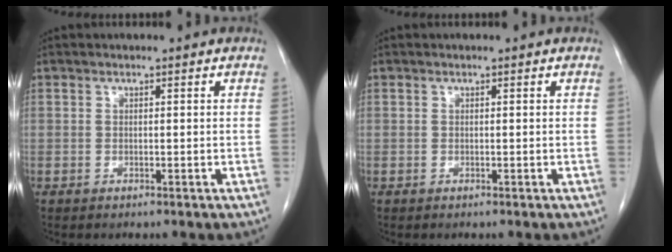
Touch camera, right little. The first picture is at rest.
{"total": 0.0}